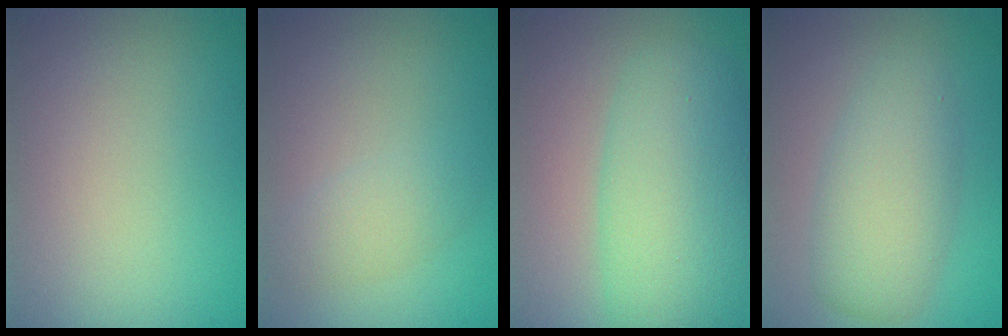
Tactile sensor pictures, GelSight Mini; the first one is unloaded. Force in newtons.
{"total": 1.7, "press": 1.7, "slide": 0.0}
{"total": 8.2, "press": 8.2, "slide": 0.2}
{"total": 4.6, "press": 4.6, "slide": 0.1}